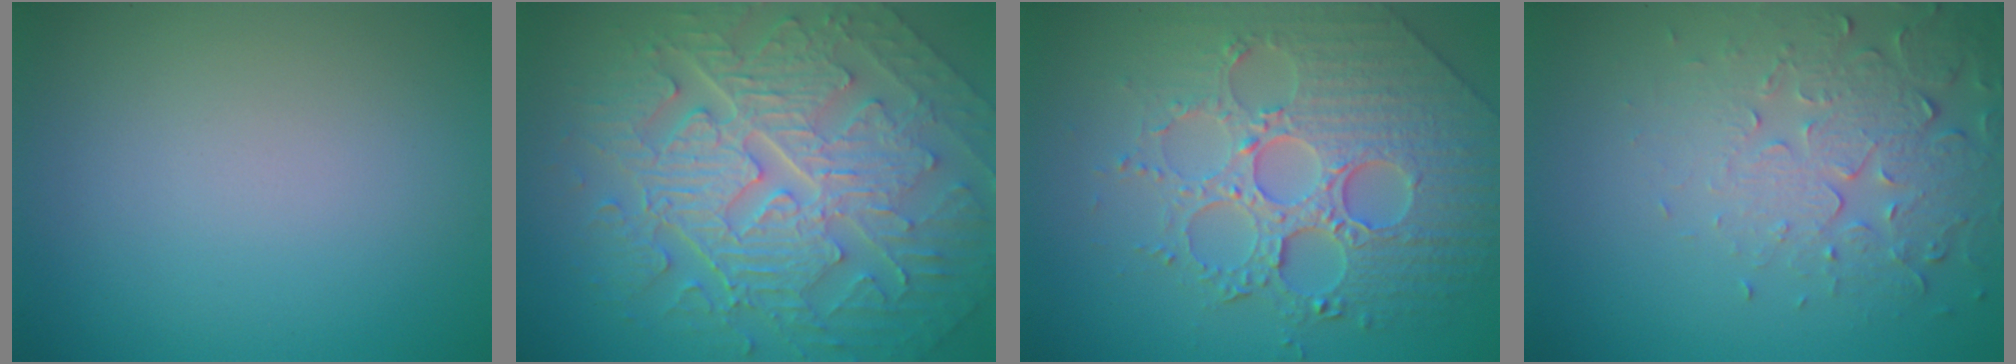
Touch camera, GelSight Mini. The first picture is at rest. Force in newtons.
{"total": 10.5, "press": 7.2, "slide": 7.7}
{"total": 7.7, "press": 6.1, "slide": 4.6}
{"total": 5.3, "press": 3.9, "slide": 3.6}